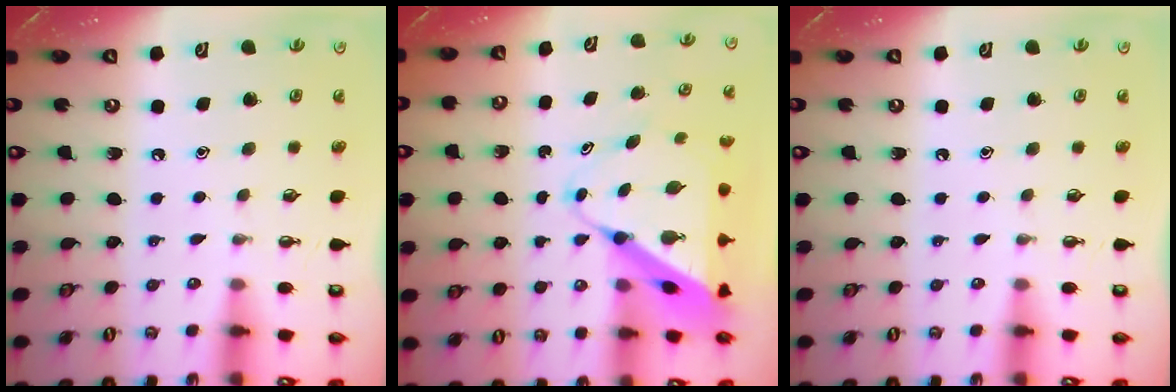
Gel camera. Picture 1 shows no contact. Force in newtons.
{"total": 10.6, "press": 10.6, "slide": 0.8}
{"total": 0.0}